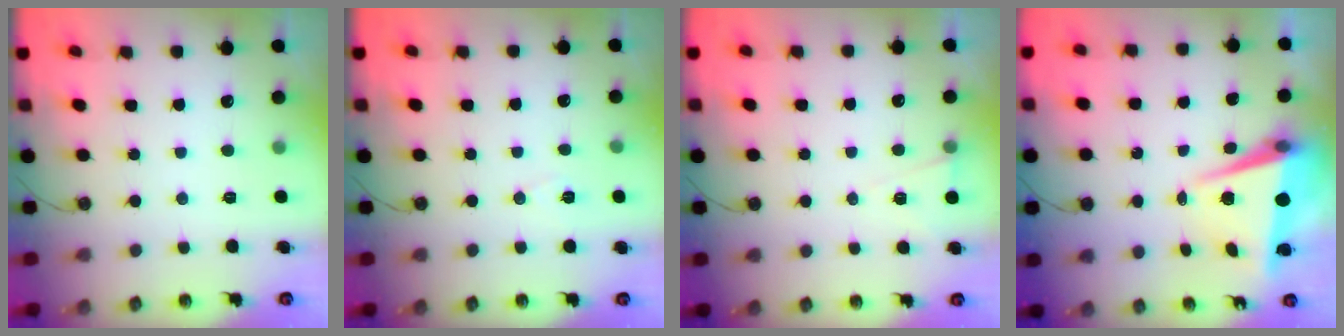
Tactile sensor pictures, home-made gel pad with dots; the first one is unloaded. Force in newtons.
{"total": 6.6, "press": 4.8, "slide": 4.5}
{"total": 5.2, "press": 2.9, "slide": 4.3}
{"total": 6.3, "press": 6.1, "slide": 1.6}